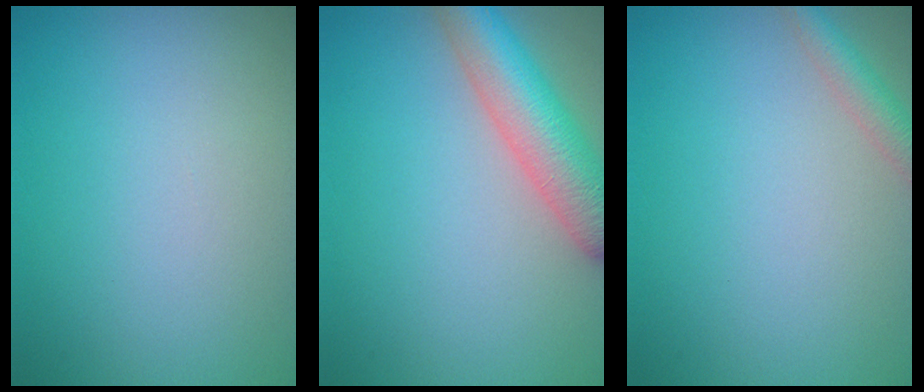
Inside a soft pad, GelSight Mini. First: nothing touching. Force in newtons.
{"total": 6.5, "press": 6.5, "slide": 0.3}
{"total": 2.4, "press": 2.4, "slide": 0.1}